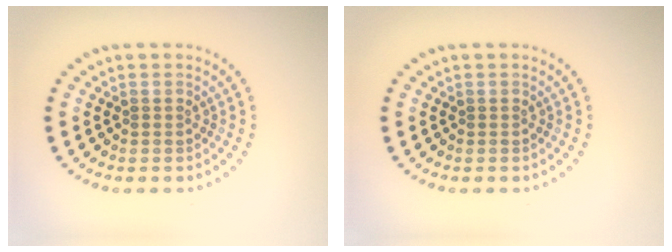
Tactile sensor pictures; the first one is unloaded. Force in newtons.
{"total": 0.0}